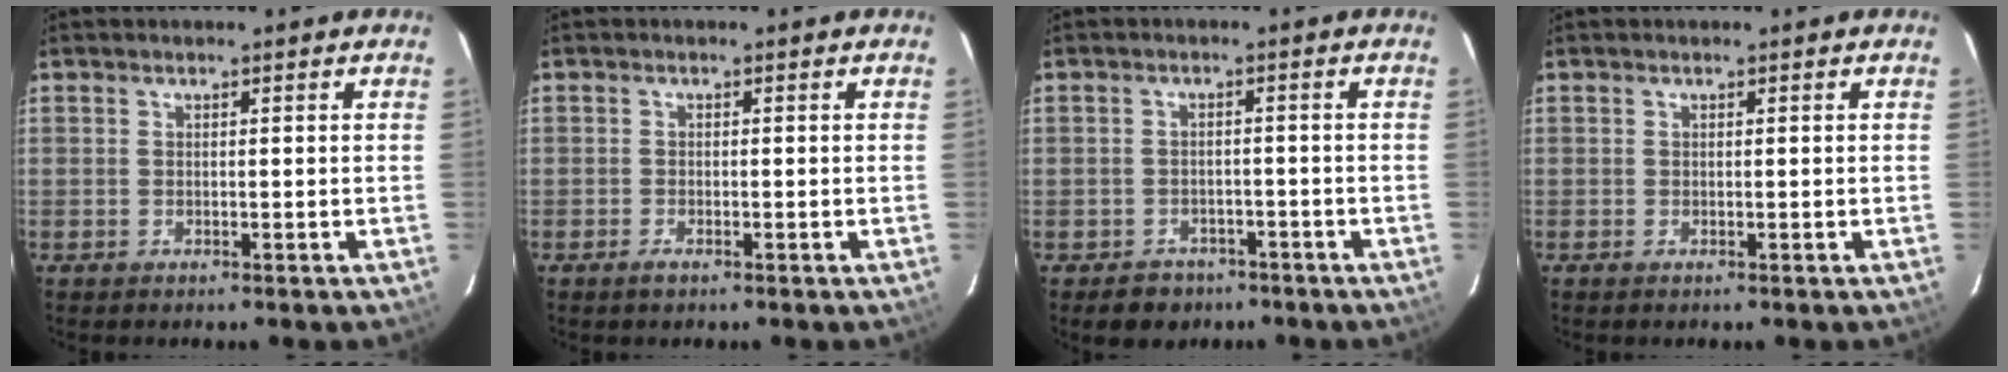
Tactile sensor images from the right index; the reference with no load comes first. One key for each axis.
{"total": 1.2, "fx": -0.9, "fy": 0.4, "fz": 0.7, "tx": -0.012, "ty": -0.002, "tz": -0.019}
{"total": 5.5, "fx": -3.7, "fy": 3.9, "fz": 1.0, "tx": -0.028, "ty": 0.016, "tz": -0.045}
{"total": 0.0}